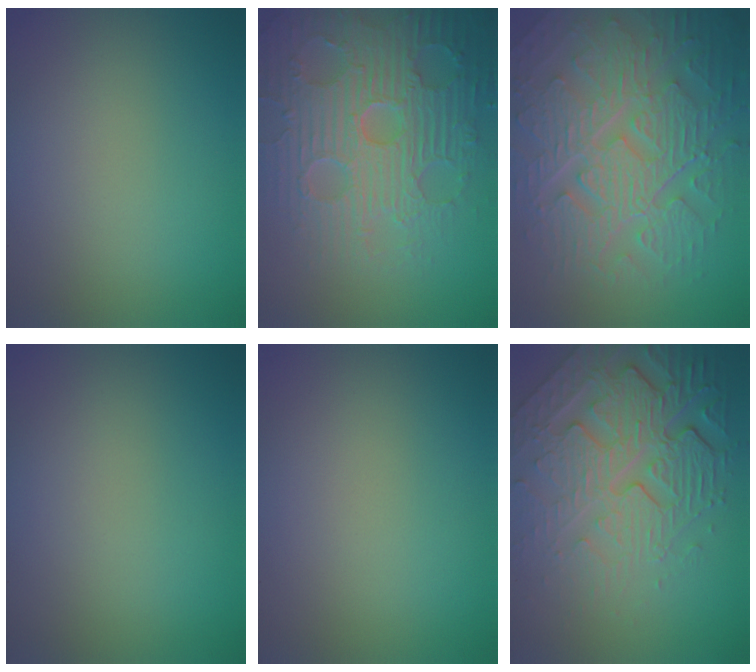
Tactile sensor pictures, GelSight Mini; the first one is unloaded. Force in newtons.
{"total": 9.1, "press": 6.7, "slide": 6.2}
{"total": 10.6, "press": 7.0, "slide": 7.9}
{"total": 0.0}
{"total": 0.0}
{"total": 8.4, "press": 5.8, "slide": 6.0}